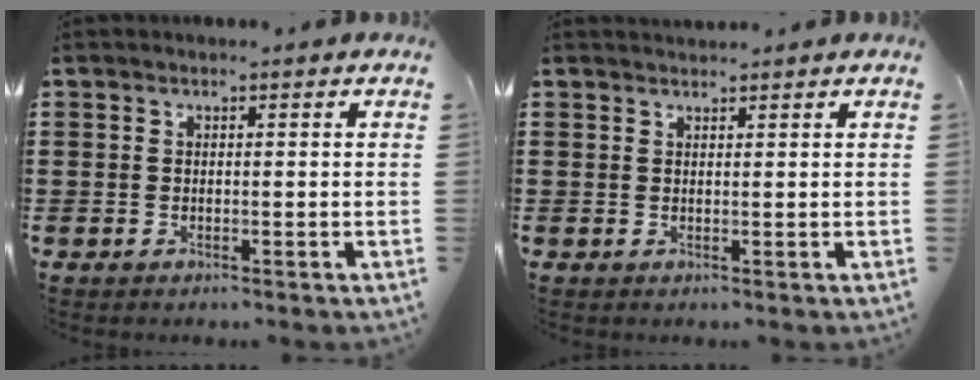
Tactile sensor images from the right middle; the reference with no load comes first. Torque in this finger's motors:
{"motor_torque": [-0.04, -0.03, -0.06, -0.02]}